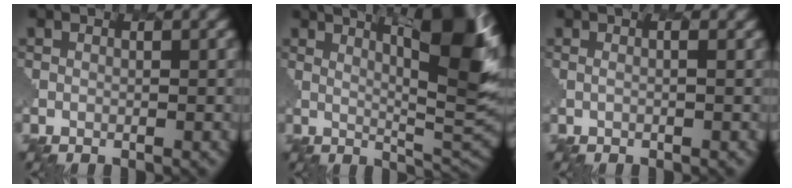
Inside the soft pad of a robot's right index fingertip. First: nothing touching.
{"total": 8.3, "force": [5.6, 0.4, 6.1], "torque": [-0.116, 0.008, 0.070]}
{"total": 1.1, "force": [0.4, 0.4, 0.9], "torque": [-0.011, 0.014, -0.011]}